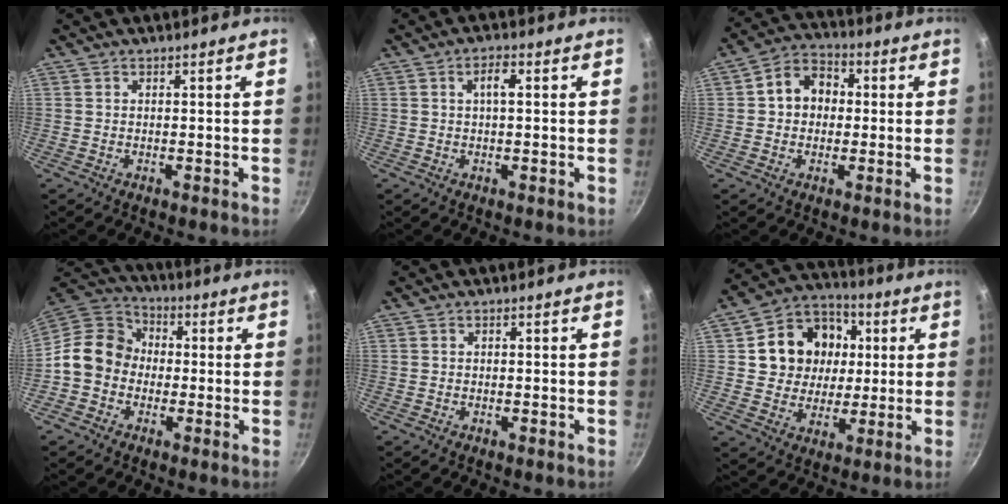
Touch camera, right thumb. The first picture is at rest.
{"total": 3.0, "force": [0.6, 1.1, 2.7], "torque": [-0.051, 0.008, 0.006]}
{"total": 8.6, "force": [0.7, 7.0, 5.0], "torque": [-0.047, 0.021, -0.005]}
{"total": 11.4, "force": [-1.3, 9.9, 5.6], "torque": [-0.062, 0.033, -0.048]}
{"total": 0.0}
{"total": 14.9, "force": [2.9, 12.9, 6.9], "torque": [-0.089, 0.013, 0.044]}